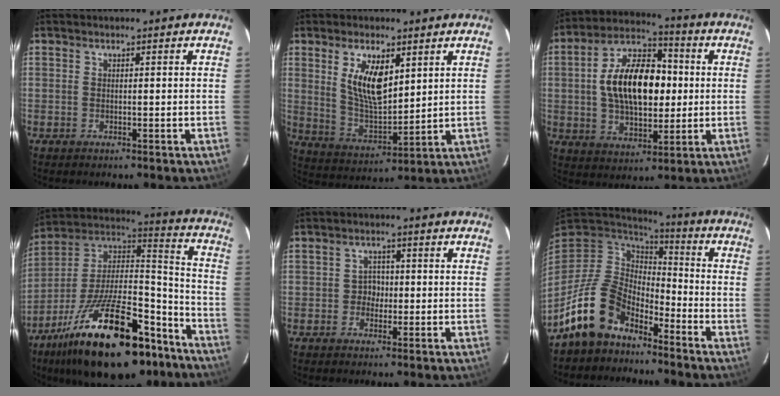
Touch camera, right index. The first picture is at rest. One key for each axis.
{"total": 10.7, "fx": 4.2, "fy": 4.8, "fz": 8.6, "tx": -0.158, "ty": 0.000, "tz": 0.094}
{"total": 16.9, "fx": 1.0, "fy": 9.6, "fz": 13.9, "tx": -0.246, "ty": 0.027, "tz": 0.019}
{"total": 31.1, "fx": -19.0, "fy": 12.7, "fz": 21.0, "tx": -0.371, "ty": -0.001, "tz": -0.289}
{"total": 2.4, "fx": -0.8, "fy": 2.2, "fz": 0.4, "tx": -0.005, "ty": 0.008, "tz": -0.014}
{"total": 13.3, "fx": -9.3, "fy": 7.3, "fz": 5.9, "tx": -0.135, "ty": 0.011, "tz": -0.167}